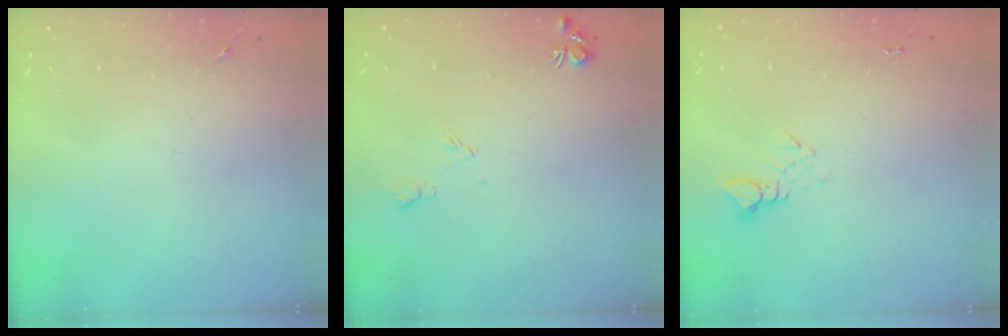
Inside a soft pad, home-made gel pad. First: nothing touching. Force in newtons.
{"total": 5.8, "press": 5.8, "slide": 0.8}
{"total": 3.9, "press": 3.9, "slide": 0.3}